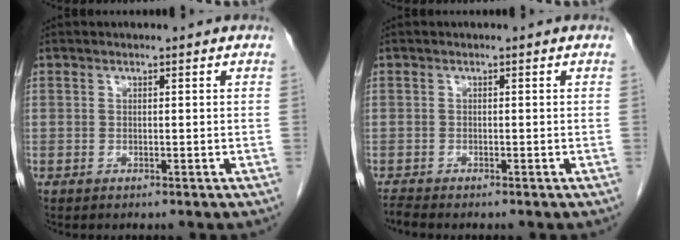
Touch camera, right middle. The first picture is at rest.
{"total": 1.2, "force": [-1.2, -0.3, 0.1], "torque": [-0.012, -0.007, -0.024]}